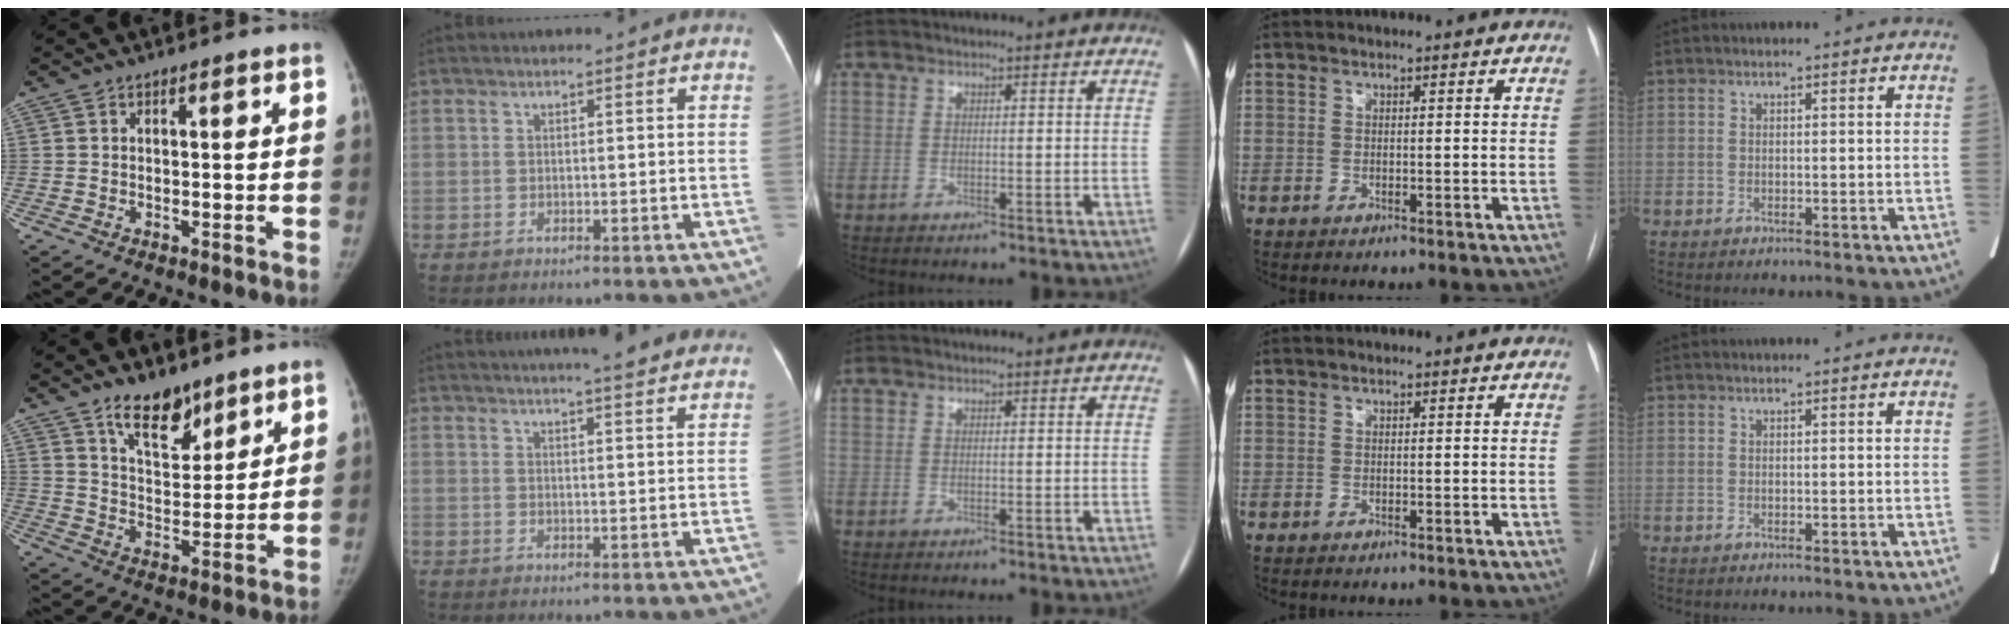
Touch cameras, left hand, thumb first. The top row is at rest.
{"thumb": {"total": 10.5, "force": [7.6, 4.9, 5.3], "torque": [-0.057, -0.059, 0.135]}, "index": {"total": 15.6, "force": [13.9, 1.7, 6.9], "torque": [-0.088, 0.018, 0.160]}}